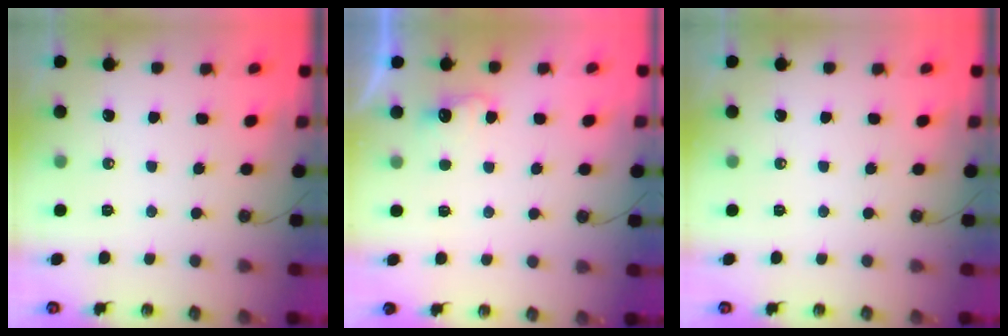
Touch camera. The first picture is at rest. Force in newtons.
{"total": 3.9, "press": 3.8, "slide": 0.9}
{"total": 0.0}